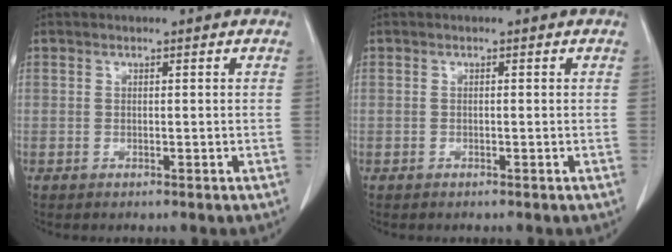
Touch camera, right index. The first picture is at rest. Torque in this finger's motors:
{"motor_torque": [-0.16, -0.06, 0.02, 0.00]}